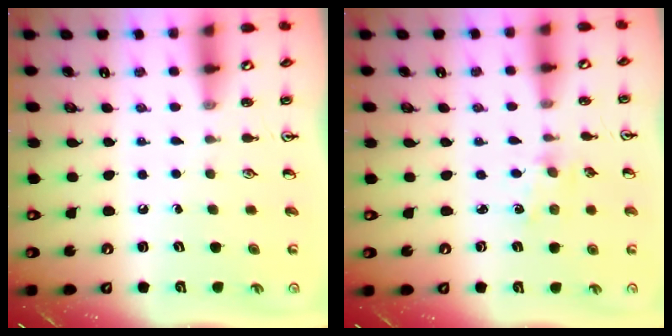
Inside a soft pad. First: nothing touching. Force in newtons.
{"total": 1.2, "press": 1.2, "slide": 0.2}